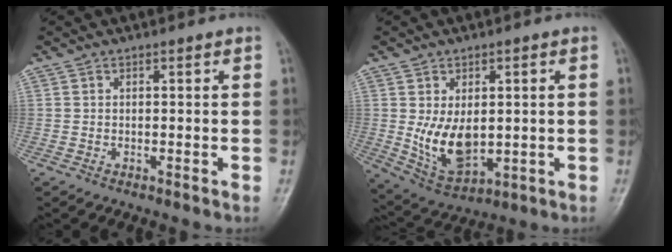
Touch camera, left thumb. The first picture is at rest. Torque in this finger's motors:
{"motor_torque": [1.53, 1.60, 1.02, -0.48, 0.07]}